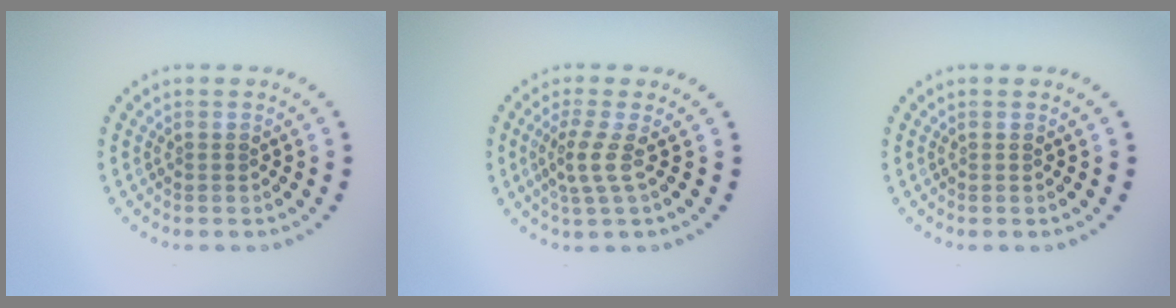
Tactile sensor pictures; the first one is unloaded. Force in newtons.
{"total": 2.3, "press": 1.6, "slide": 1.6}
{"total": 0.0}